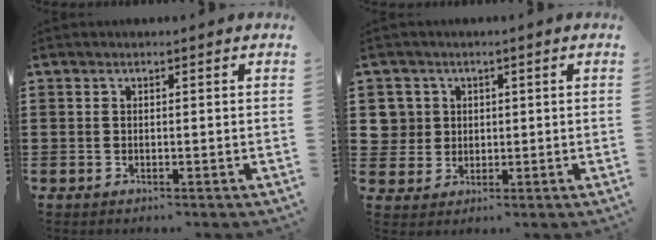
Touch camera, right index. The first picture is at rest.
{"total": 4.2, "force": [0.9, 4.1, 0.3], "torque": [-0.028, 0.015, 0.017]}